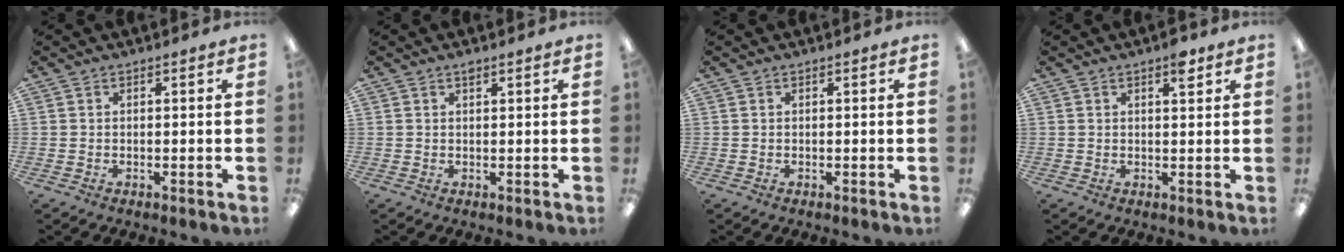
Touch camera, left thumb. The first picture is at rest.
{"total": 1.2, "force": [0.9, 0.3, 0.7], "torque": [-0.017, 0.001, 0.016]}
{"total": 0.0}
{"total": 3.7, "force": [2.4, 1.4, 2.5], "torque": [-0.023, -0.011, 0.034]}